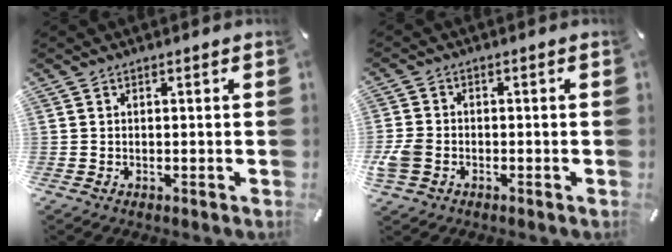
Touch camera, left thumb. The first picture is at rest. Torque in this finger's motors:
{"motor_torque": [1.17, 1.21, 0.80, 0.44, 0.29]}